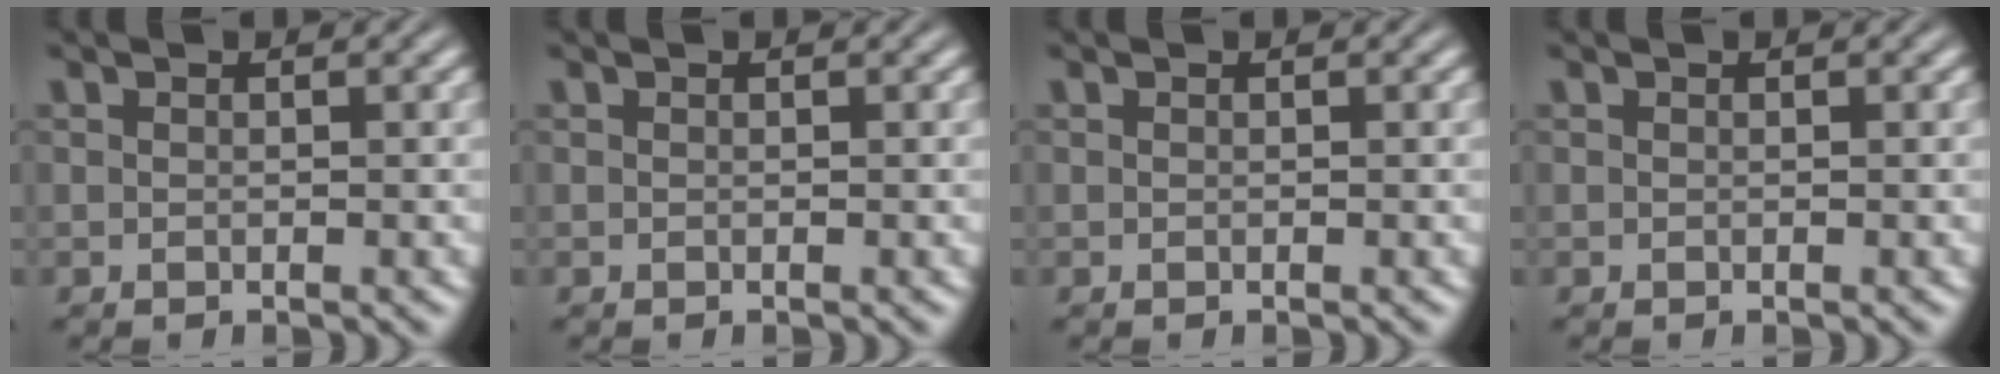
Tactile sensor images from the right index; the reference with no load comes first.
{"total": 0.0}
{"total": 0.0}
{"total": 0.0}